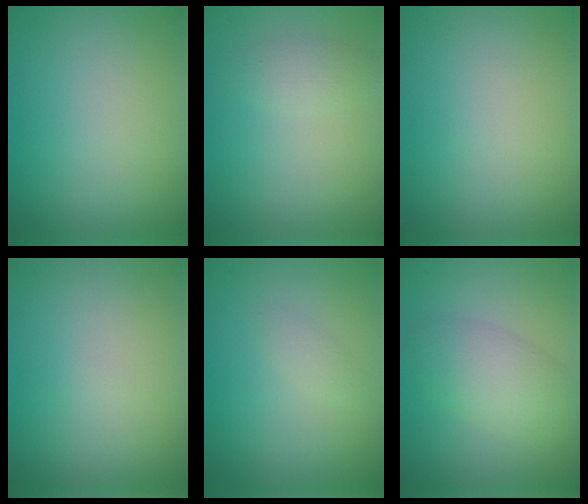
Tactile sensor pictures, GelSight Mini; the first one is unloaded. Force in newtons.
{"total": 1.6, "press": 1.6, "slide": 0.0}
{"total": 0.0}
{"total": 0.0}
{"total": 0.8, "press": 0.8, "slide": 0.1}
{"total": 3.9, "press": 3.9, "slide": 0.1}